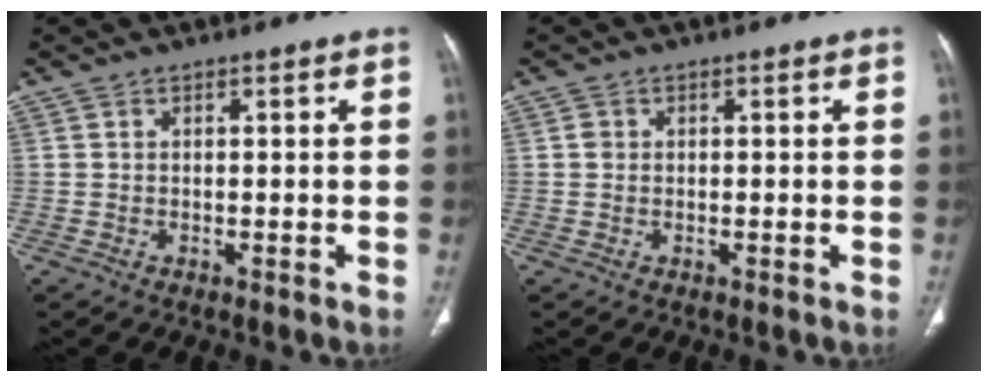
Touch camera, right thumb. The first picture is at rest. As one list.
[{"total": 1.1, "force": [0.1, 1.0, 0.5], "torque": [-0.006, 0.002, 0.002]}]